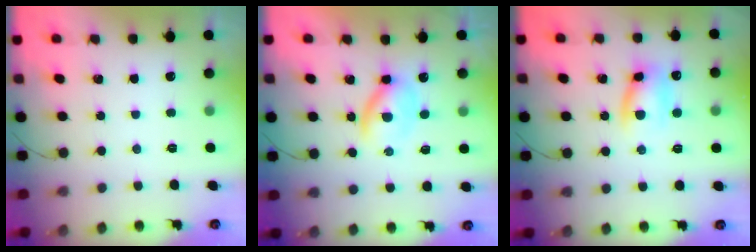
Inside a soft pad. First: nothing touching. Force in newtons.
{"total": 3.9, "press": 3.9, "slide": 0.4}
{"total": 9.4, "press": 9.3, "slide": 1.3}